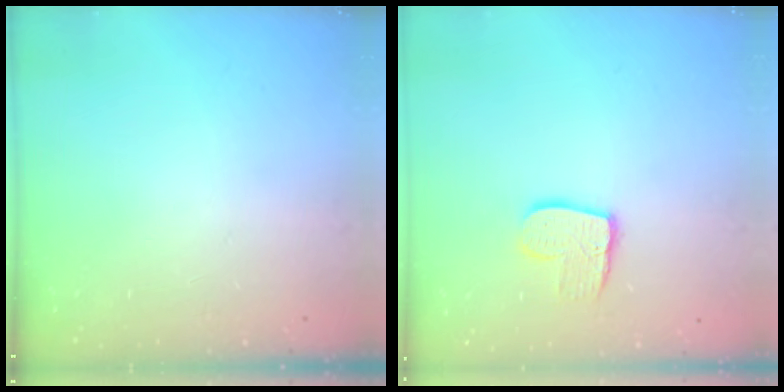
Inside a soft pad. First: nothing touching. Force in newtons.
{"total": 10.0, "press": 10.0, "slide": 0.8}